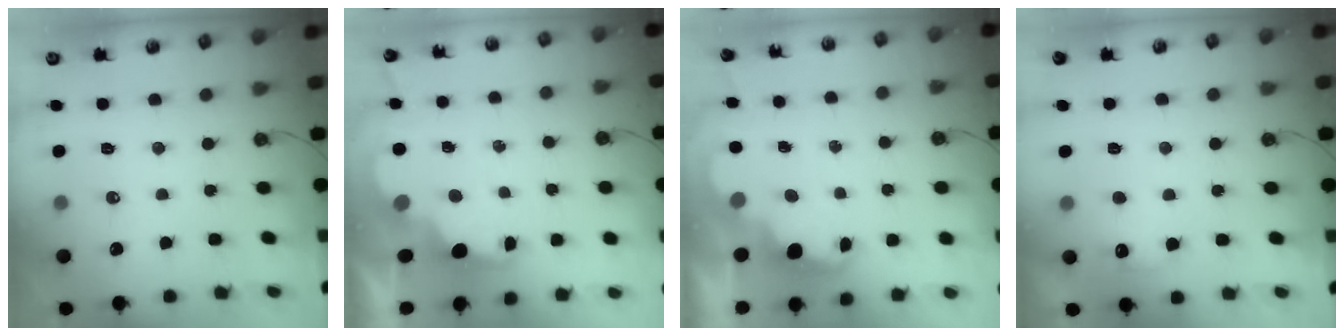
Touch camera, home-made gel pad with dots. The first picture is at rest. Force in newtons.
{"total": 2.5, "press": 2.4, "slide": 0.8}
{"total": 2.4, "press": 2.3, "slide": 0.5}
{"total": 7.5, "press": 7.5, "slide": 0.5}